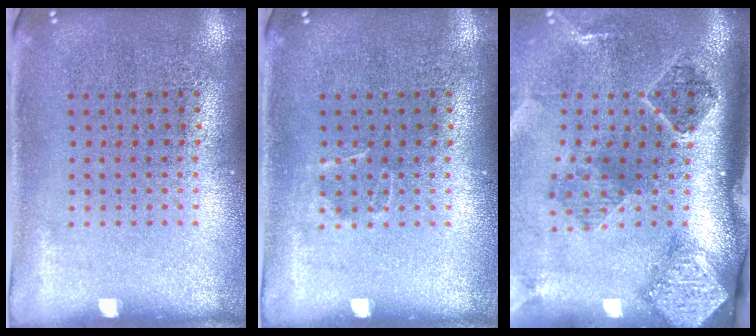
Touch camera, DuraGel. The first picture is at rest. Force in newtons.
{"total": 0.6, "press": 0.6, "slide": 0.2}
{"total": 2.9, "press": 1.8, "slide": 2.2}